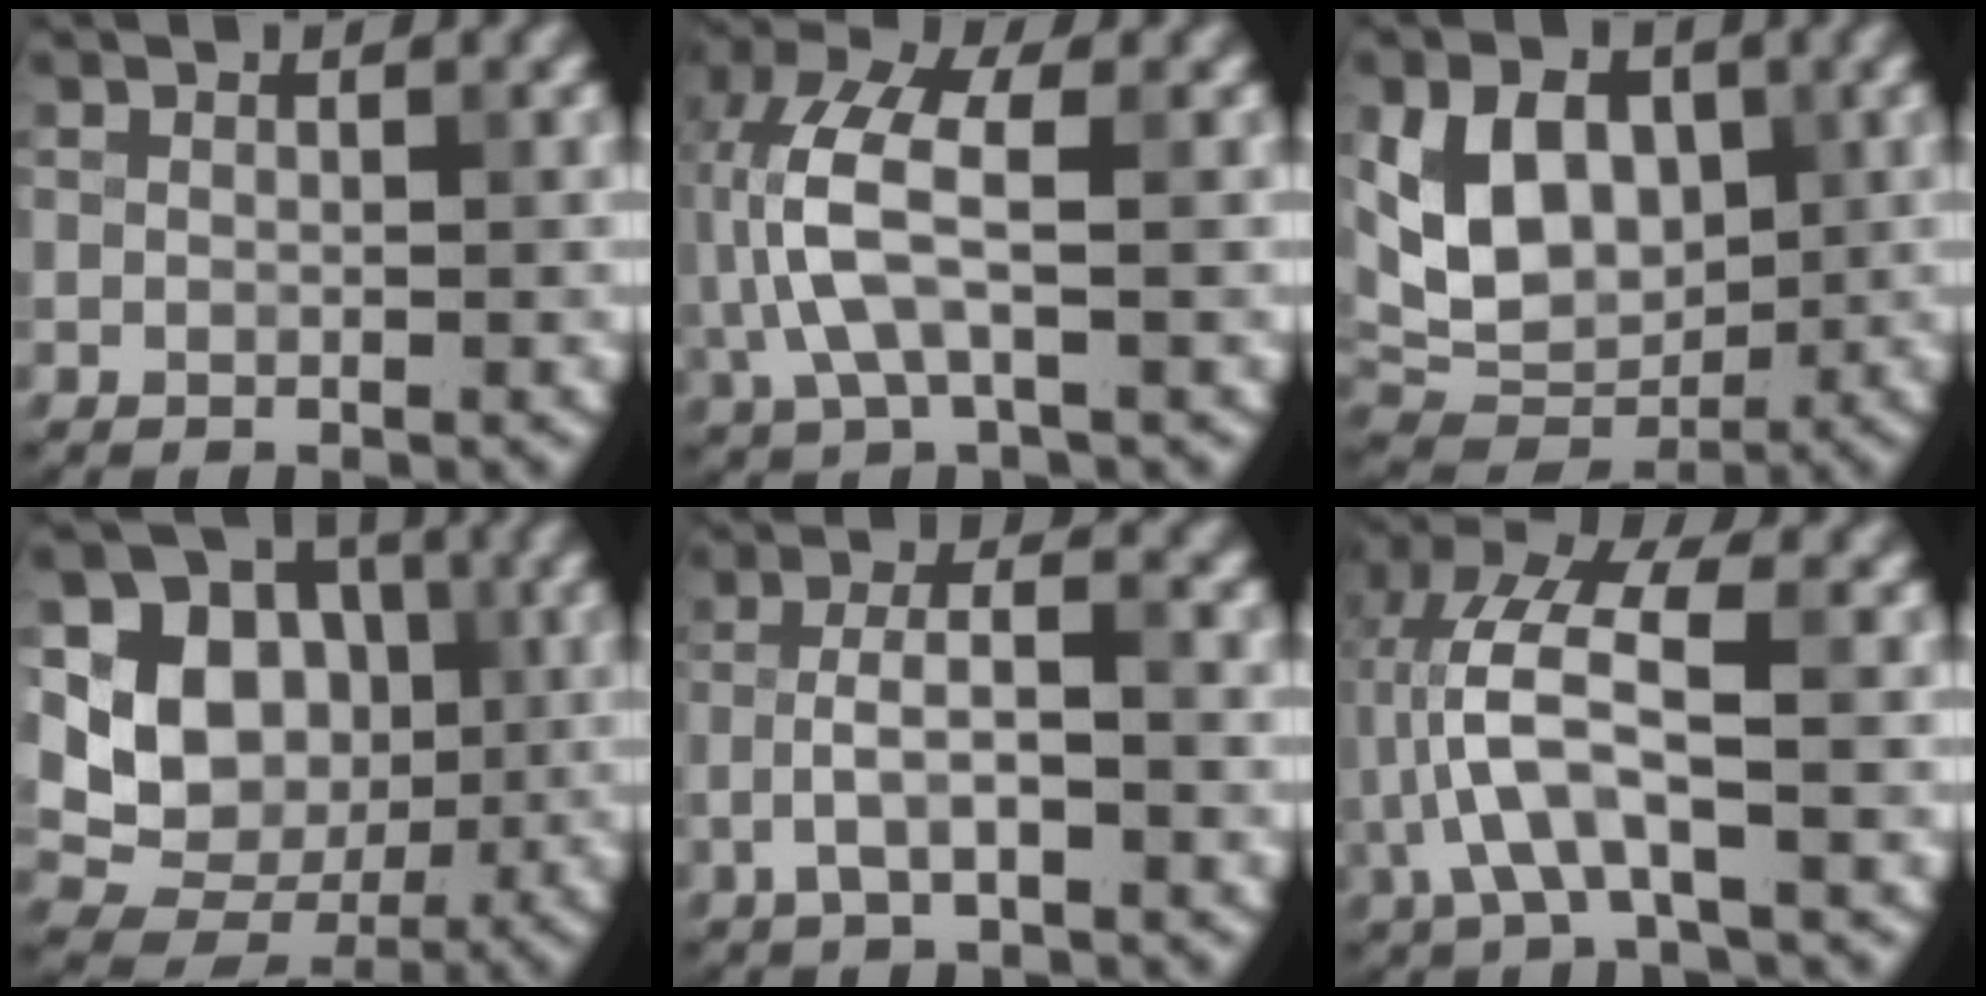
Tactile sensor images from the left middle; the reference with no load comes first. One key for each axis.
{"total": 6.6, "fx": -0.2, "fy": 2.8, "fz": 6.0, "tx": -0.148, "ty": 0.015, "tz": -0.008}
{"total": 8.4, "fx": 1.6, "fy": 6.0, "fz": 5.6, "tx": -0.103, "ty": -0.007, "tz": 0.027}
{"total": 9.3, "fx": 1.1, "fy": 7.9, "fz": 4.7, "tx": -0.077, "ty": -0.009, "tz": 0.015}
{"total": 3.8, "fx": -1.2, "fy": 1.2, "fz": 3.4, "tx": -0.069, "ty": 0.007, "tz": -0.027}
{"total": 7.1, "fx": -0.7, "fy": 2.6, "fz": 6.5, "tx": -0.151, "ty": 0.021, "tz": -0.017}